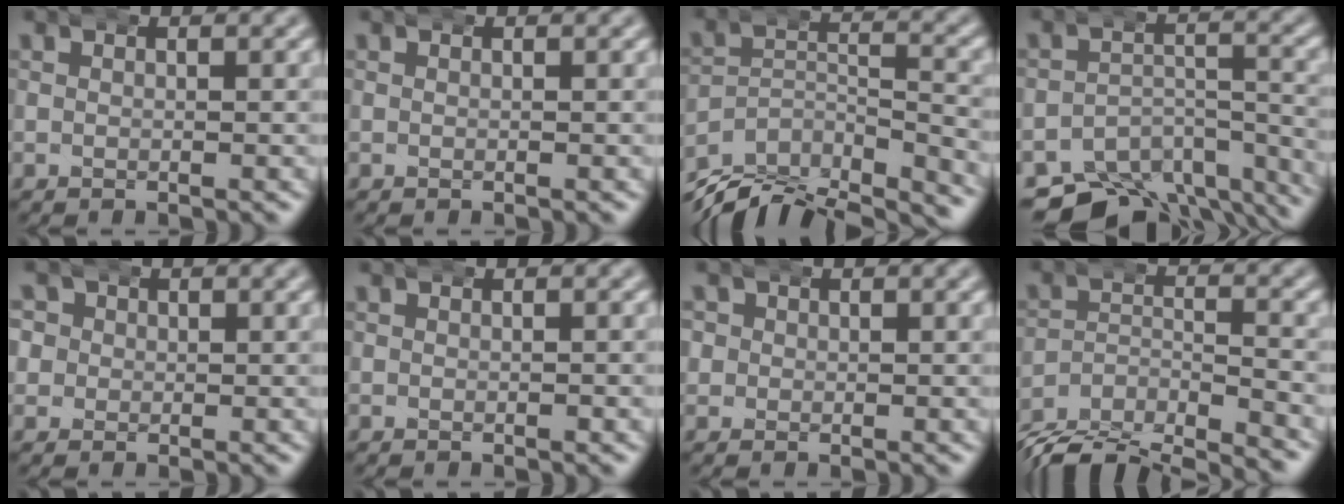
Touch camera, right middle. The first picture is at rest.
{"total": 0.0}
{"total": 12.3, "force": [-8.9, 6.2, 5.9], "torque": [-0.099, -0.036, -0.134]}
{"total": 10.3, "force": [-8.3, 4.5, 4.0], "torque": [-0.052, -0.022, -0.132]}
{"total": 3.0, "force": [0.3, 2.9, 0.9], "torque": [-0.033, -0.005, 0.004]}
{"total": 0.0}
{"total": 1.9, "force": [0.1, 1.9, 0.5], "torque": [-0.019, -0.002, 0.002]}
{"total": 7.7, "force": [-6.6, 2.7, 3.0], "torque": [-0.039, -0.012, -0.119]}